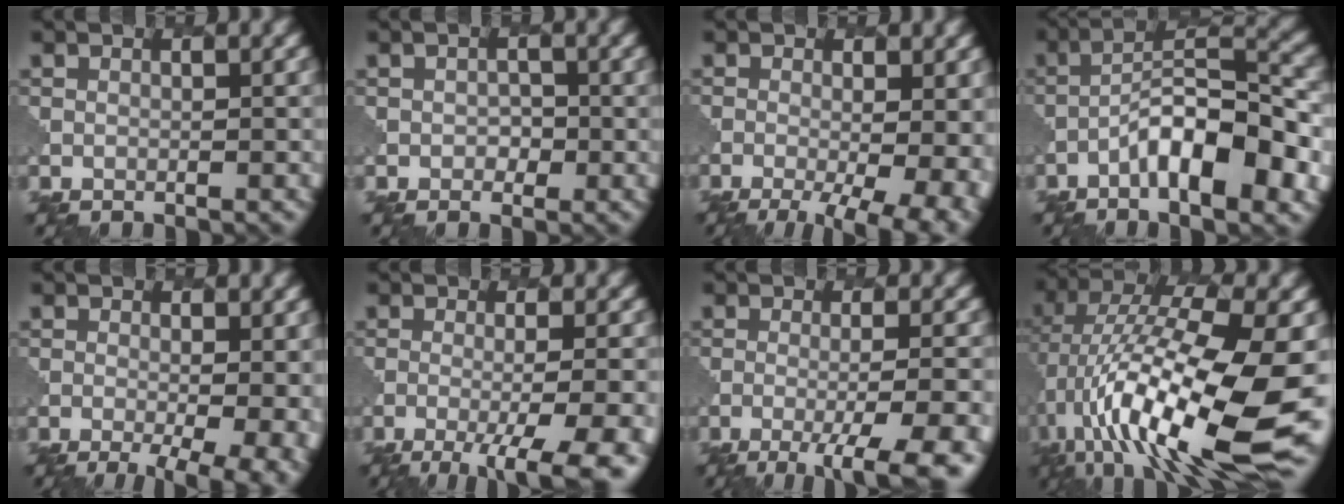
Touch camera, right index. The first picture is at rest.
{"total": 0.8, "force": [-0.1, 0.8, 0.0], "torque": [-0.001, 0.000, -0.001]}
{"total": 10.9, "force": [-3.9, 5.3, 8.7], "torque": [-0.083, -0.008, -0.040]}
{"total": 8.5, "force": [-3.8, 2.6, 7.1], "torque": [-0.120, 0.021, -0.067]}
{"total": 9.1, "force": [-2.7, 4.2, 7.5], "torque": [-0.059, 0.006, -0.025]}
{"total": 9.2, "force": [-4.6, 3.2, 7.3], "torque": [-0.083, -0.013, -0.055]}
{"total": 8.1, "force": [-4.4, 2.2, 6.4], "torque": [-0.083, -0.006, -0.057]}
{"total": 16.4, "force": [-2.3, 5.6, 15.2], "torque": [-0.292, 0.019, -0.036]}